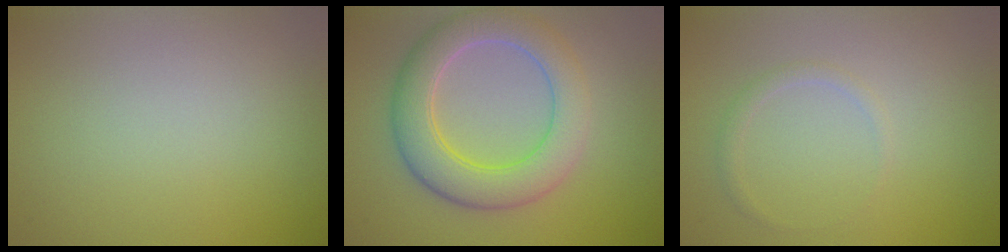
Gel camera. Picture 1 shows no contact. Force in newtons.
{"total": 6.3, "press": 6.3, "slide": 0.2}
{"total": 0.9, "press": 0.9, "slide": 0.1}